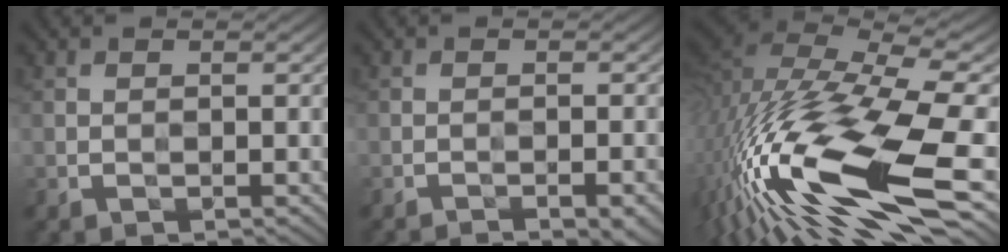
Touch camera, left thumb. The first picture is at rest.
{"total": 3.6, "force": [-2.8, 0.3, 2.3], "torque": [-0.039, 0.009, -0.047]}
{"total": 19.9, "force": [-6.9, 6.7, 17.4], "torque": [-0.352, -0.013, -0.127]}